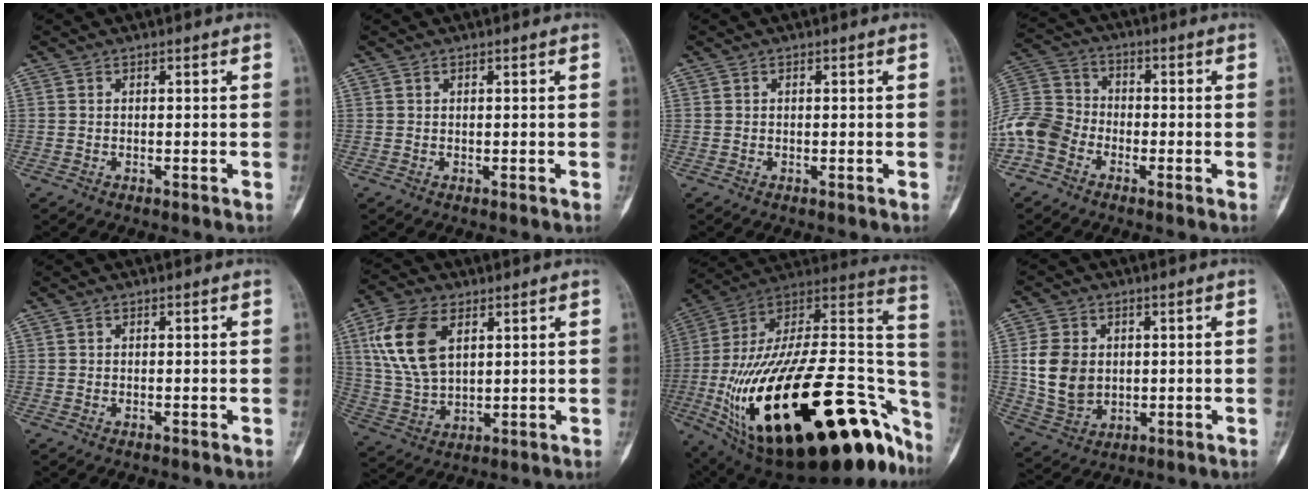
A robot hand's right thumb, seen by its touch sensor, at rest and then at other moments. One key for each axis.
{"total": 0.0}
{"total": 0.0}
{"total": 9.9, "fx": -4.5, "fy": 7.6, "fz": 4.4, "tx": -0.080, "ty": 0.036, "tz": -0.103}
{"total": 0.0}
{"total": 13.4, "fx": 4.7, "fy": 7.8, "fz": 9.8, "tx": -0.189, "ty": -0.008, "tz": 0.098}
{"total": 48.2, "fx": -19.6, "fy": 19.5, "fz": 39.5, "tx": -0.574, "ty": 0.046, "tz": -0.306}
{"total": 10.0, "fx": 0.9, "fy": 7.8, "fz": 6.2, "tx": -0.099, "ty": -0.006, "tz": 0.026}